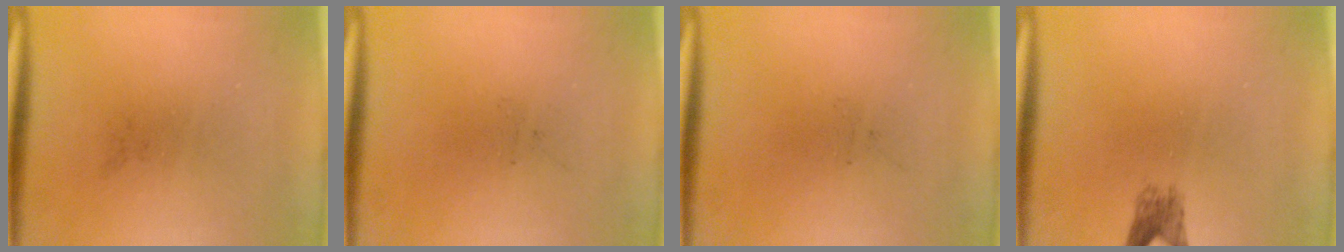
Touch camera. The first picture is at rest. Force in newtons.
{"total": 0.0}
{"total": 0.0}
{"total": 2.2}